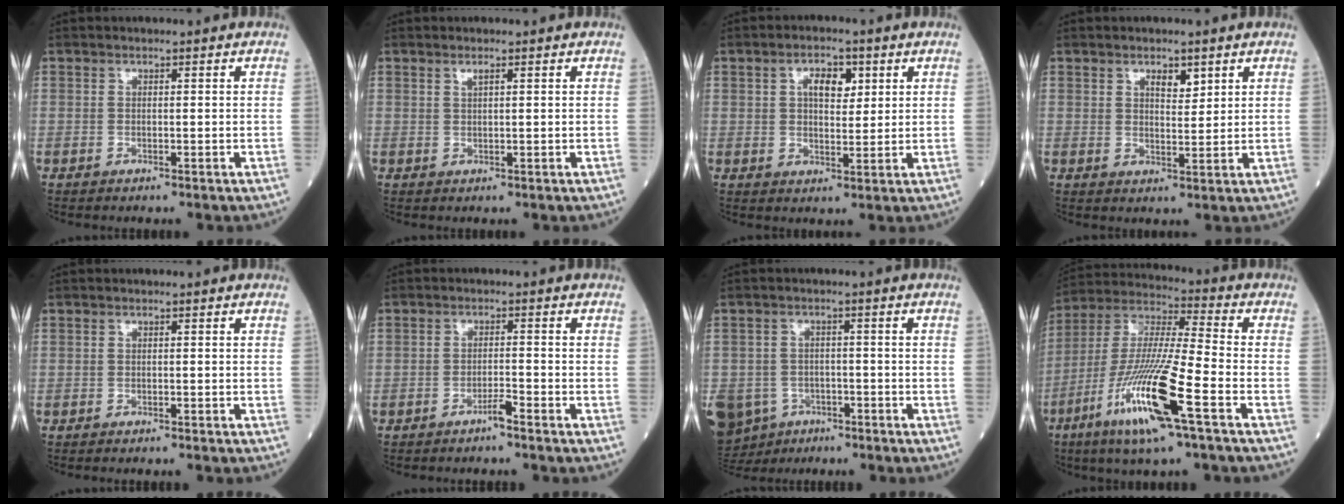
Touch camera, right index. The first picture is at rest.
{"total": 0.9, "force": [0.6, 0.0, 0.7], "torque": [-0.015, 0.000, 0.012]}
{"total": 5.0, "force": [1.9, 2.5, 3.8], "torque": [-0.063, 0.008, 0.030]}
{"total": 3.0, "force": [1.8, 1.2, 2.0], "torque": [-0.032, -0.003, 0.032]}
{"total": 1.4, "force": [-1.2, 0.0, 0.7], "torque": [-0.009, -0.001, -0.015]}
{"total": 1.8, "force": [-1.5, -0.2, 1.0], "torque": [-0.019, 0.002, -0.026]}
{"total": 11.4, "force": [-6.4, 8.9, 3.3], "torque": [-0.096, -0.002, -0.093]}
{"total": 17.0, "force": [-7.7, 0.6, 15.2], "torque": [-0.322, -0.029, -0.149]}